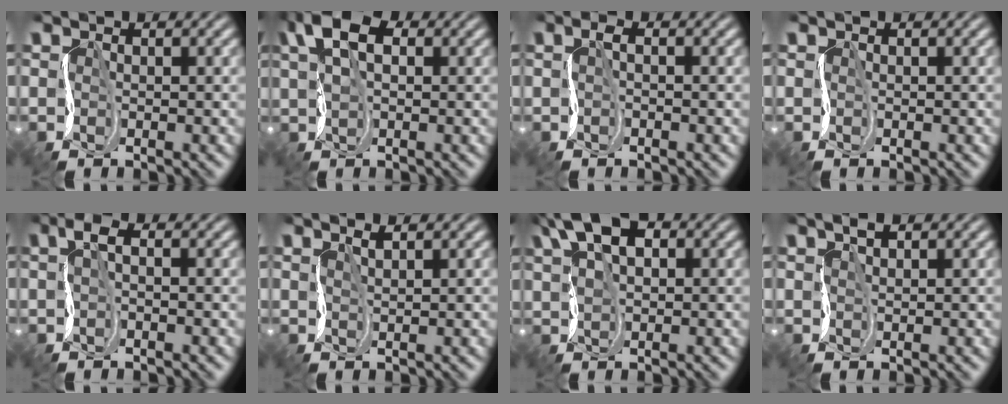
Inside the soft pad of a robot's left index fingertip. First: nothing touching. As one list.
[{"total": 6.3, "force": [1.7, 3.8, 4.8], "torque": [-0.112, 0.016, 0.019]}, {"total": 1.3, "force": [-0.6, 0.5, 1.0], "torque": [-0.023, 0.000, -0.015]}, {"total": 0.0}, {"total": 2.2, "force": [-0.3, 1.1, 1.8], "torque": [-0.043, 0.002, -0.011]}, {"total": 1.3, "force": [0.6, 0.2, 1.2], "torque": [-0.016, 0.005, -0.001]}, {"total": 7.3, "force": [2.6, 4.3, 5.3], "torque": [-0.108, 0.028, 0.030]}, {"total": 1.5, "force": [0.6, 0.6, 1.2], "torque": [-0.028, 0.000, 0.012]}]